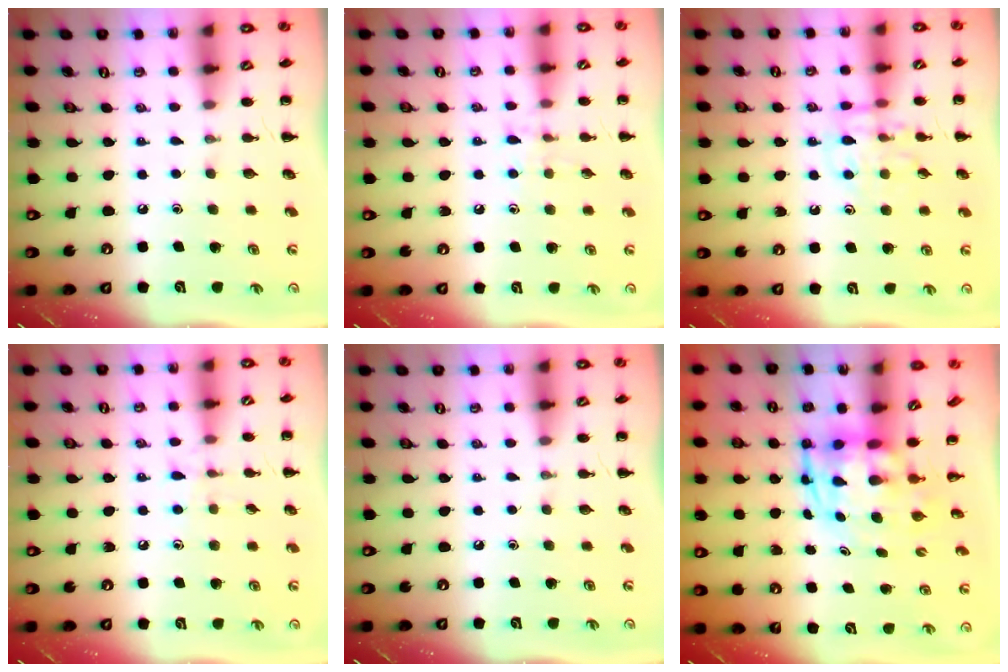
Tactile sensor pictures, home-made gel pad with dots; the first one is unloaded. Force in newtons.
{"total": 7.4, "press": 7.2, "slide": 1.5}
{"total": 11.4, "press": 11.4, "slide": 0.7}
{"total": 6.7, "press": 6.4, "slide": 2.0}
{"total": 0.0}
{"total": 3.9, "press": 3.6, "slide": 1.4}